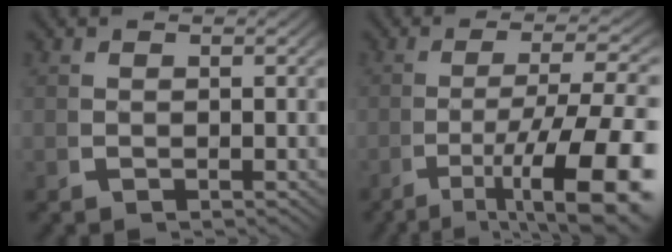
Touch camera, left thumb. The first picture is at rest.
{"total": 11.5, "force": [-4.0, 5.3, 9.4], "torque": [-0.155, -0.044, -0.034]}